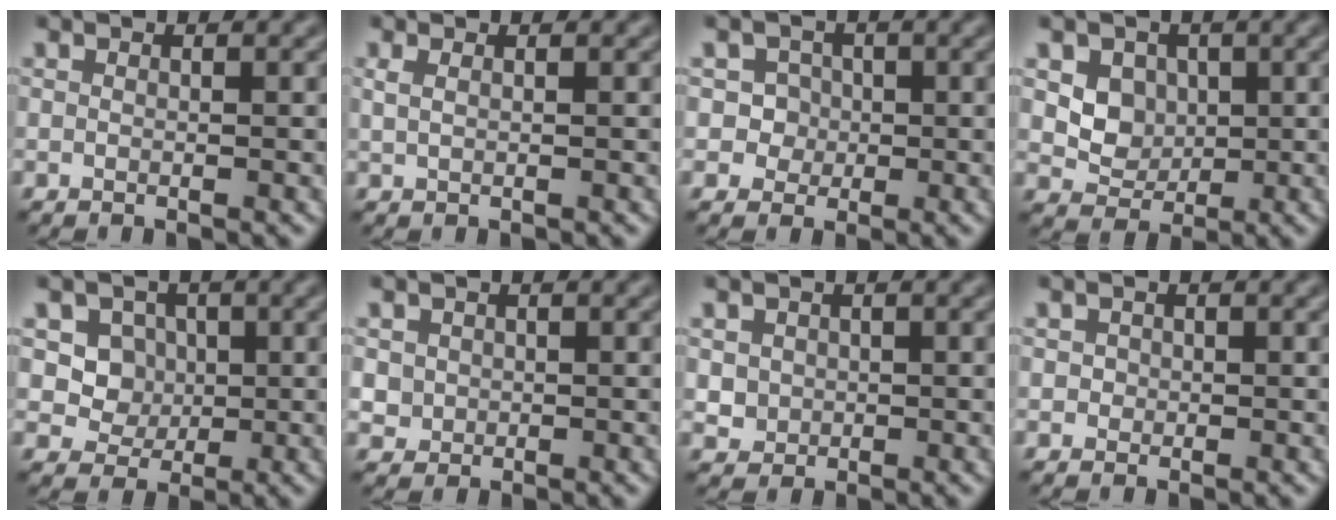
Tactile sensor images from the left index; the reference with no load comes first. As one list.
[{"total": 1.1, "force": [0.6, 0.5, 0.8], "torque": [-0.016, -0.002, 0.010]}, {"total": 2.4, "force": [0.2, 2.3, 0.6], "torque": [0.008, 0.005, 0.001]}, {"total": 3.2, "force": [0.6, 2.7, 1.6], "torque": [-0.029, -0.009, 0.012]}, {"total": 3.9, "force": [0.9, 3.4, 1.6], "torque": [-0.026, -0.008, 0.026]}, {"total": 1.4, "force": [0.1, 1.4, 0.3], "torque": [0.001, -0.007, 0.006]}, {"total": 1.7, "force": [0.1, 1.6, 0.5], "torque": [-0.006, -0.007, 0.007]}, {"total": 0.7, "force": [0.1, 0.7, 0.1], "torque": [0.003, -0.002, 0.000]}]